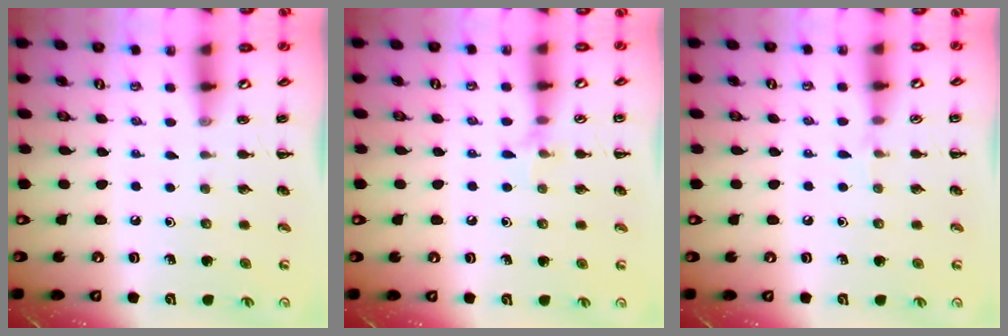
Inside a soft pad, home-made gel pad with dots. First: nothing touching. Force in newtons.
{"total": 5.6, "press": 5.3, "slide": 1.8}
{"total": 3.8, "press": 3.5, "slide": 1.4}